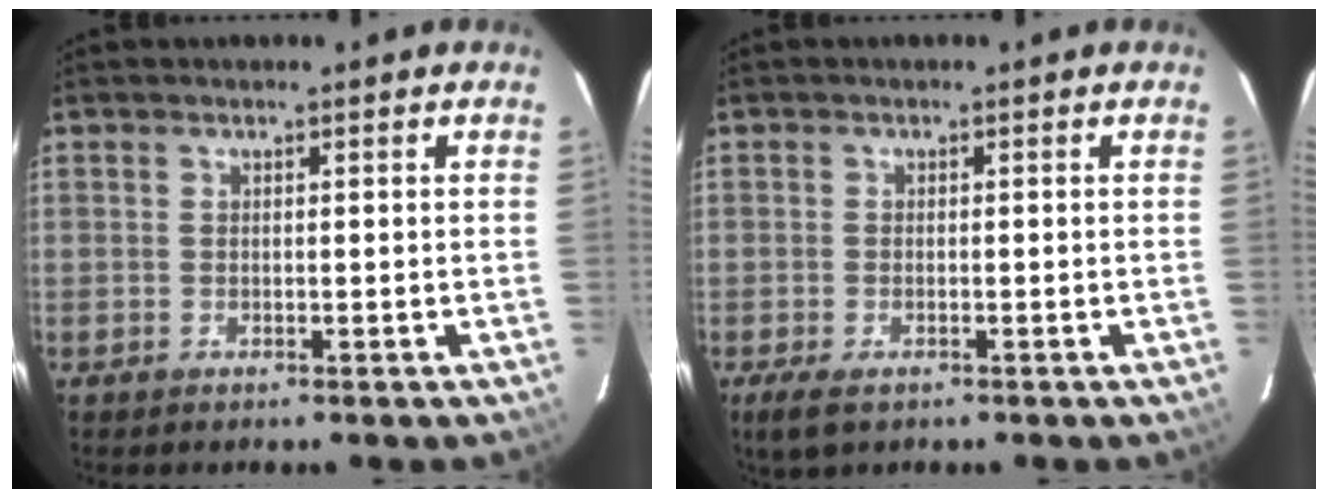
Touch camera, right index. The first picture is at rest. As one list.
[{"total": 3.6, "force": [-2.0, 1.9, 2.3], "torque": [-0.050, -0.011, -0.035]}]